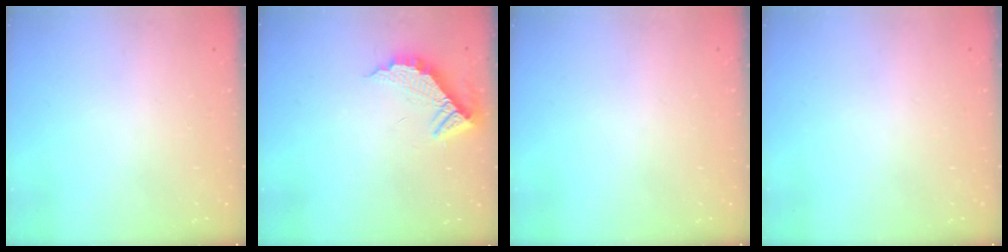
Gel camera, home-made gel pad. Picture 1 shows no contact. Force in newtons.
{"total": 10.4, "press": 10.4, "slide": 0.6}
{"total": 0.0}
{"total": 0.0}